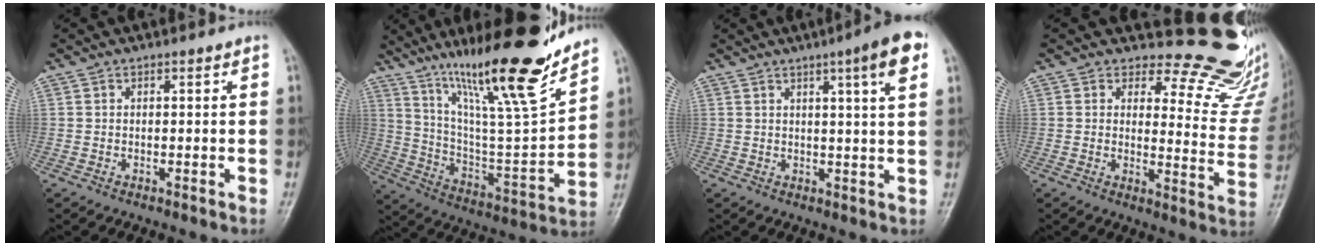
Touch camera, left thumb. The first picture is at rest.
{"total": 24.3, "force": [17.4, 3.0, 16.7], "torque": [-0.245, -0.083, 0.301]}
{"total": 6.3, "force": [2.9, 0.1, 5.7], "torque": [-0.076, -0.005, 0.041]}
{"total": 17.0, "force": [16.0, 5.5, 1.9], "torque": [0.041, -0.170, 0.161]}